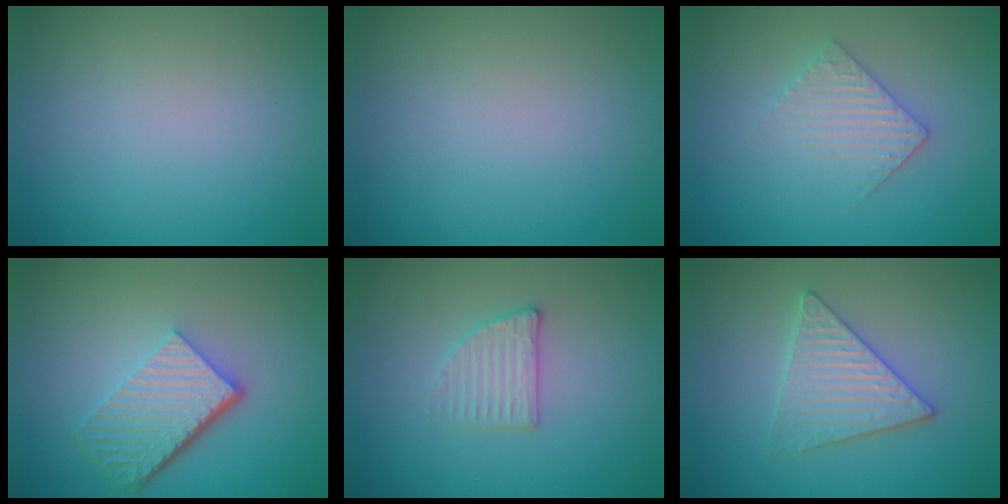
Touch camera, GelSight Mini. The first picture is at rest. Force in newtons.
{"total": 0.0}
{"total": 3.0, "press": 2.9, "slide": 0.6}
{"total": 5.7, "press": 3.9, "slide": 4.1}
{"total": 2.3, "press": 2.2, "slide": 0.5}
{"total": 3.3, "press": 3.2, "slide": 0.3}